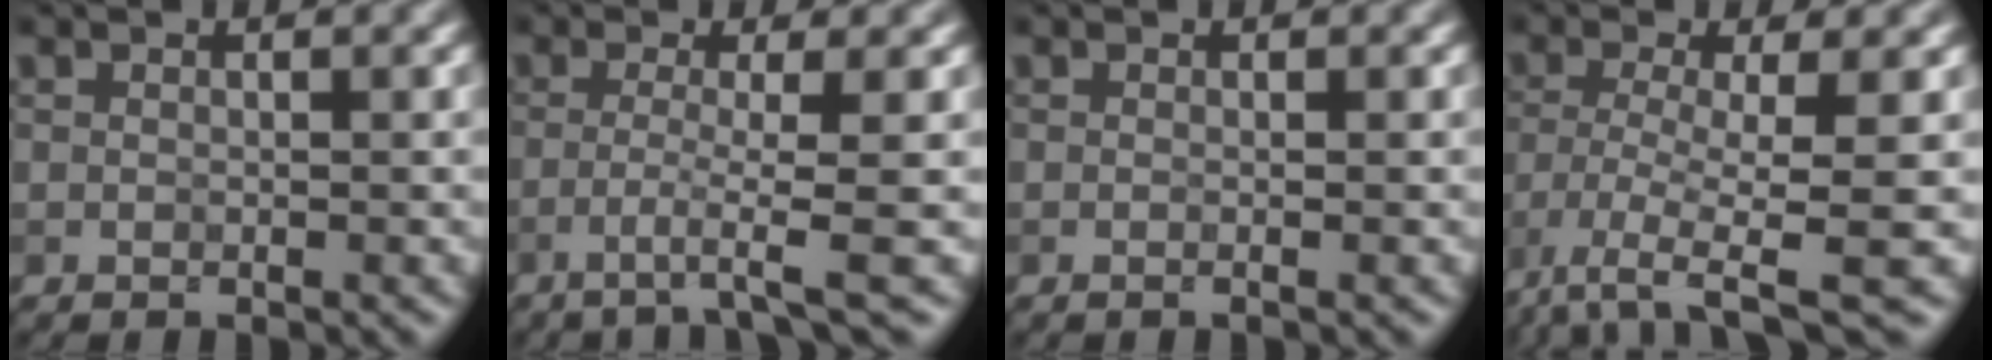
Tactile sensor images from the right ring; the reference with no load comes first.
{"total": 3.3, "force": [-1.2, 0.2, 3.1], "torque": [-0.051, 0.001, -0.037]}
{"total": 0.5, "force": [0.0, 0.1, 0.5], "torque": [-0.011, -0.008, -0.002]}
{"total": 6.7, "force": [-3.7, 1.2, 5.4], "torque": [-0.105, -0.013, -0.074]}